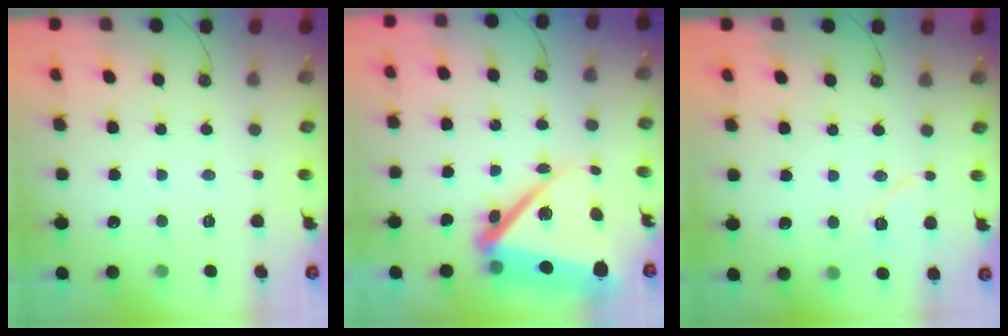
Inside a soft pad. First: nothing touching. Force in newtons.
{"total": 17.1, "press": 17.0, "slide": 1.9}
{"total": 7.9, "press": 7.6, "slide": 2.2}